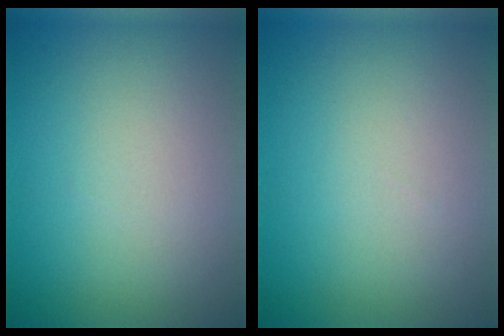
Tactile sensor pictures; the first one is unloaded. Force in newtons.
{"total": 0.0}